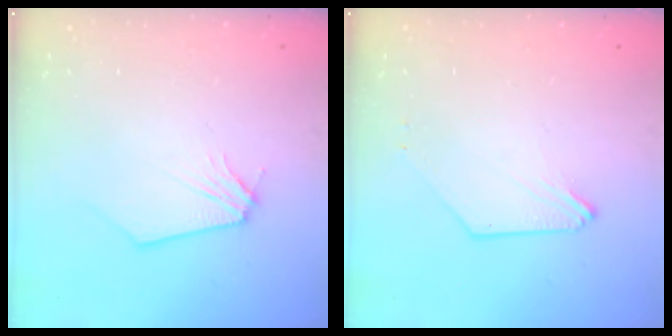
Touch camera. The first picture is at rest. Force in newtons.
{"total": 0.0}